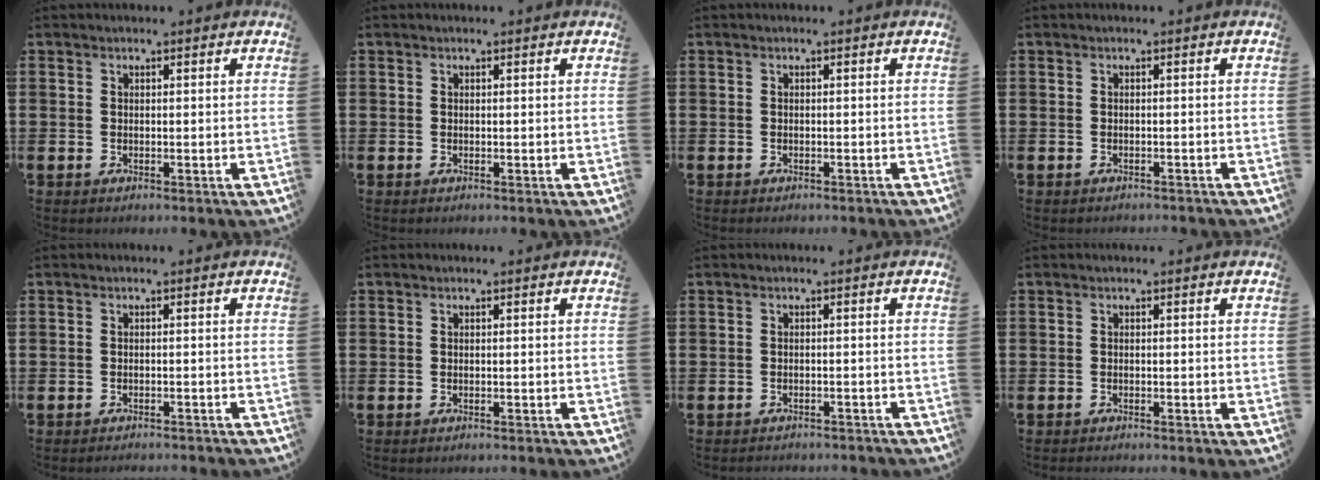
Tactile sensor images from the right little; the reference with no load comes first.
{"total": 0.0}
{"total": 0.0}
{"total": 0.0}
{"total": 0.7, "force": [-0.7, 0.0, 0.0], "torque": [-0.001, 0.003, -0.014]}
{"total": 0.0}
{"total": 0.8, "force": [-0.8, 0.0, -0.1], "torque": [-0.002, 0.005, -0.017]}
{"total": 0.6, "force": [-0.6, -0.1, -0.1], "torque": [0.002, -0.002, -0.012]}